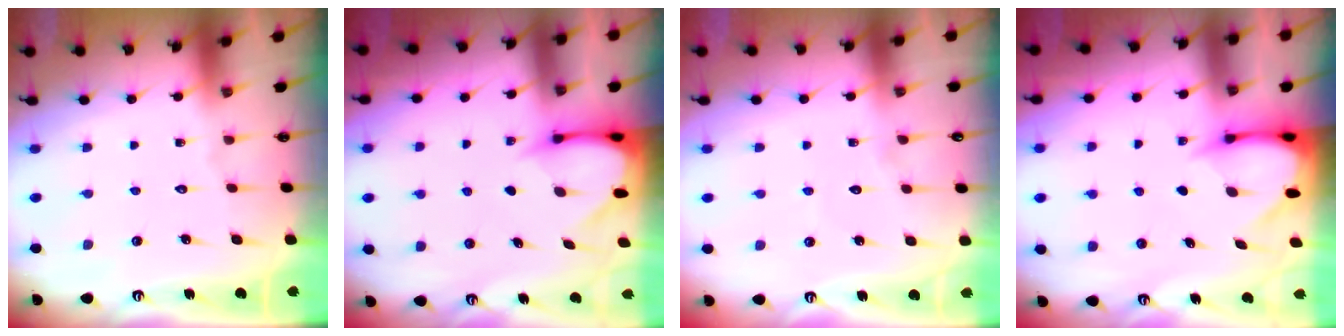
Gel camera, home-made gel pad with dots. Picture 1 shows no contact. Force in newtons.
{"total": 3.2, "press": 3.2, "slide": 0.3}
{"total": 3.9, "press": 3.9, "slide": 0.3}
{"total": 3.4, "press": 3.4, "slide": 0.2}